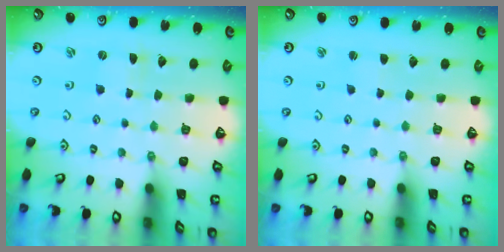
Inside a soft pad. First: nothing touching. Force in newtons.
{"total": 1.5, "press": 1.5, "slide": 0.1}